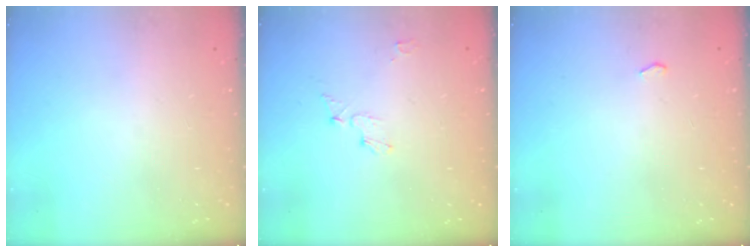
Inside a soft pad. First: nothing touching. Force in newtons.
{"total": 4.6, "press": 4.5, "slide": 0.5}
{"total": 2.6, "press": 2.0, "slide": 1.7}